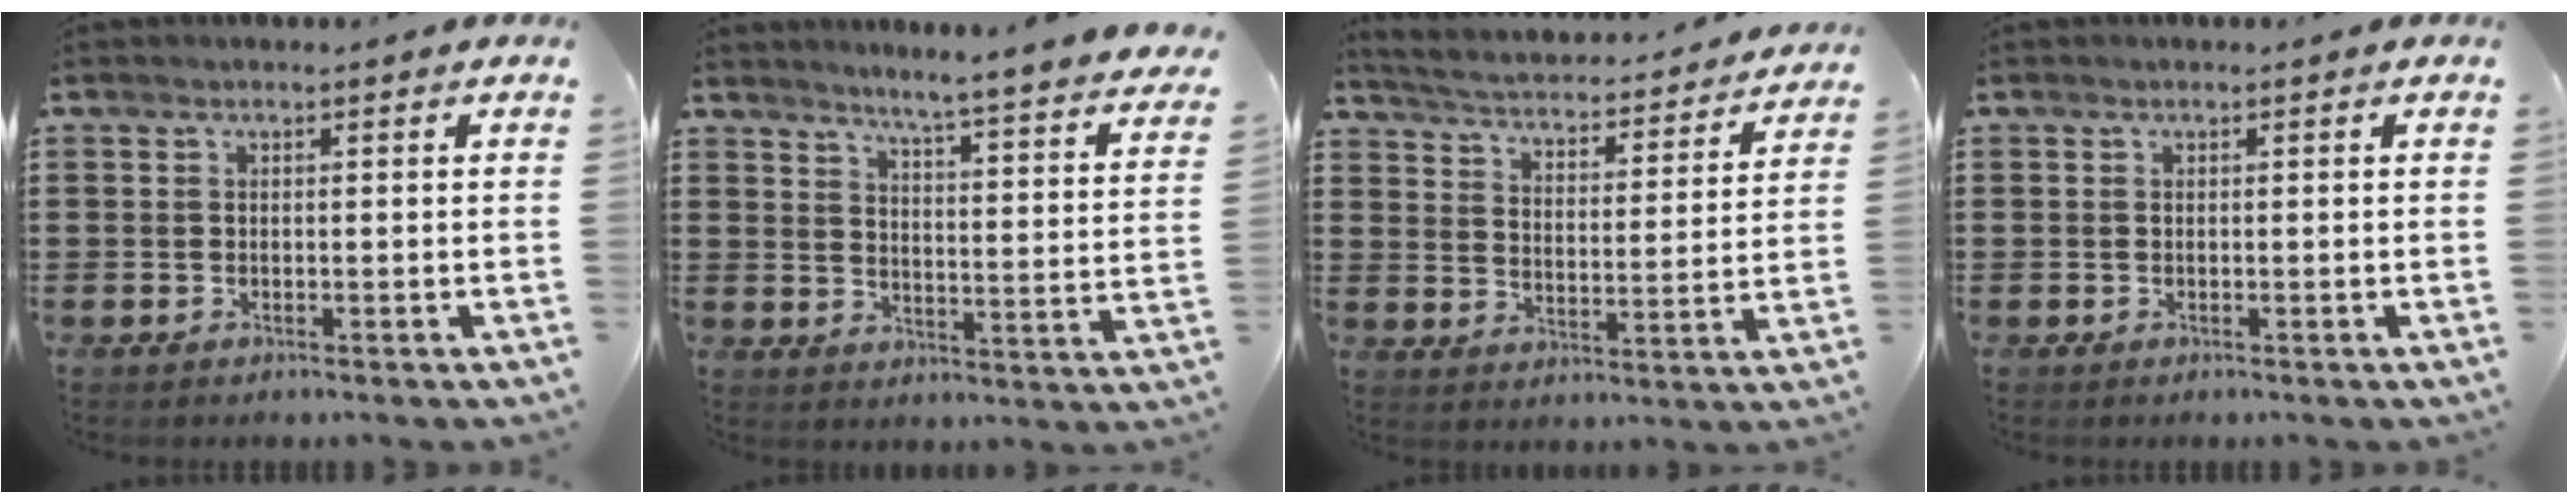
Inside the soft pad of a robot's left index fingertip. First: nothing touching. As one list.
[{"total": 4.5, "force": [4.1, -1.3, 1.5], "torque": [-0.043, -0.048, 0.058]}, {"total": 2.7, "force": [2.7, -0.1, 0.4], "torque": [-0.028, -0.031, 0.035]}, {"total": 0.0}]